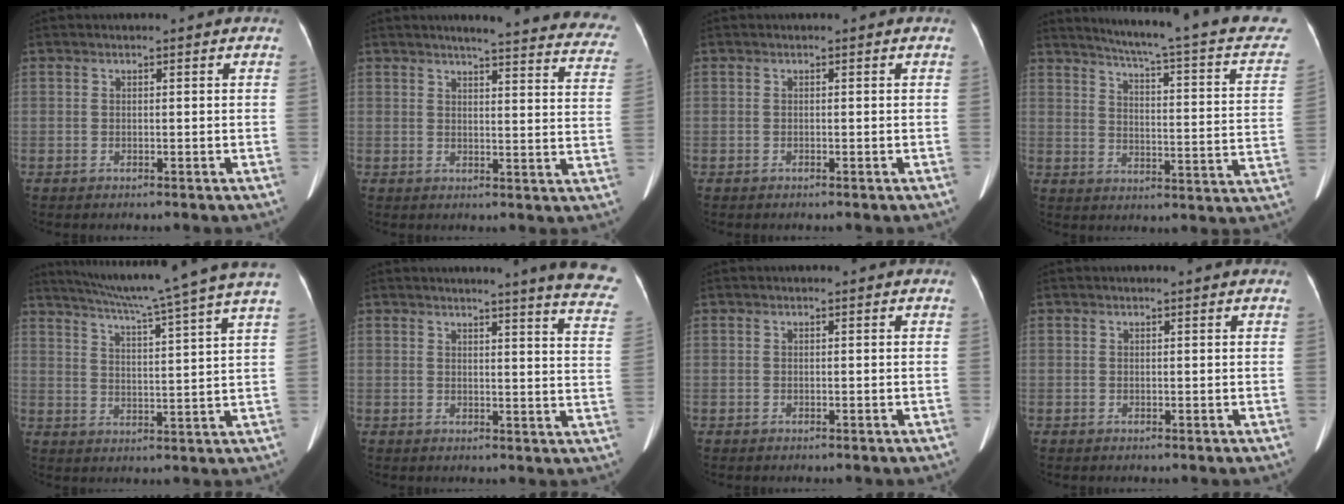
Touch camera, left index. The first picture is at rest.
{"total": 23.2, "force": [21.2, 2.3, 9.0], "torque": [-0.099, -0.074, 0.223]}
{"total": 0.0}
{"total": 22.7, "force": [19.4, 1.6, 11.7], "torque": [-0.158, -0.049, 0.224]}
{"total": 19.2, "force": [16.2, -2.3, 10.1], "torque": [-0.170, -0.024, 0.215]}
{"total": 13.6, "force": [12.0, -0.3, 6.3], "torque": [-0.059, -0.079, 0.109]}
{"total": 0.0}
{"total": 1.1, "force": [1.0, -0.1, 0.4], "torque": [-0.012, 0.009, 0.016]}